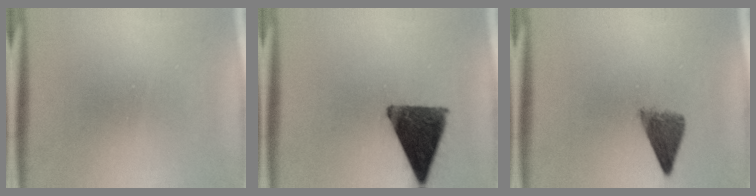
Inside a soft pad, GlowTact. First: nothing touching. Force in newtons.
{"total": 12.8}
{"total": 4.6}